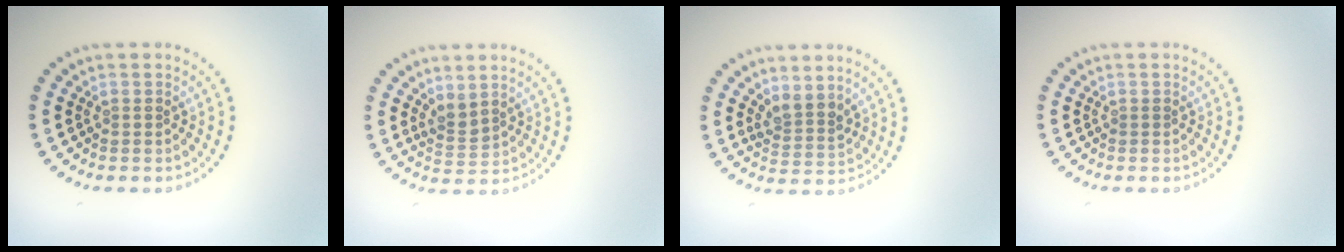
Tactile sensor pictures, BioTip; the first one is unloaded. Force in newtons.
{"total": 1.7, "press": 1.3, "slide": 1.1}
{"total": 2.3, "press": 1.8, "slide": 1.5}
{"total": 0.0}